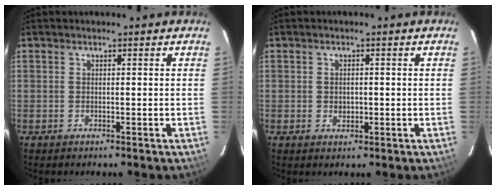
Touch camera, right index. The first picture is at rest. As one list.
[{"total": 2.0, "force": [-0.2, 1.6, 1.1], "torque": [-0.016, 0.001, -0.001]}]